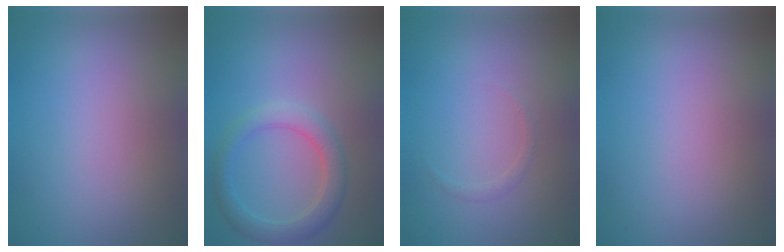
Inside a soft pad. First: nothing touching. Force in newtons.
{"total": 3.0, "press": 3.0, "slide": 0.1}
{"total": 0.5, "press": 0.5, "slide": 0.1}
{"total": 0.0}